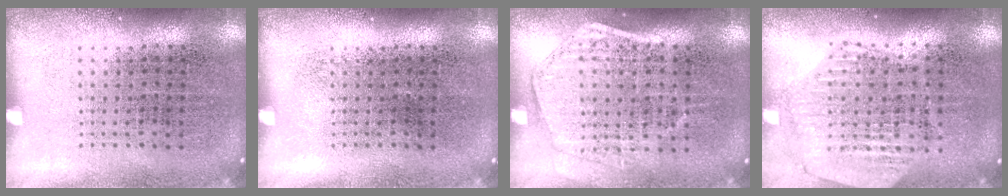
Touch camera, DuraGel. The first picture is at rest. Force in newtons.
{"total": 0.0}
{"total": 1.5, "press": 1.4, "slide": 0.5}
{"total": 1.1, "press": 1.1, "slide": 0.2}